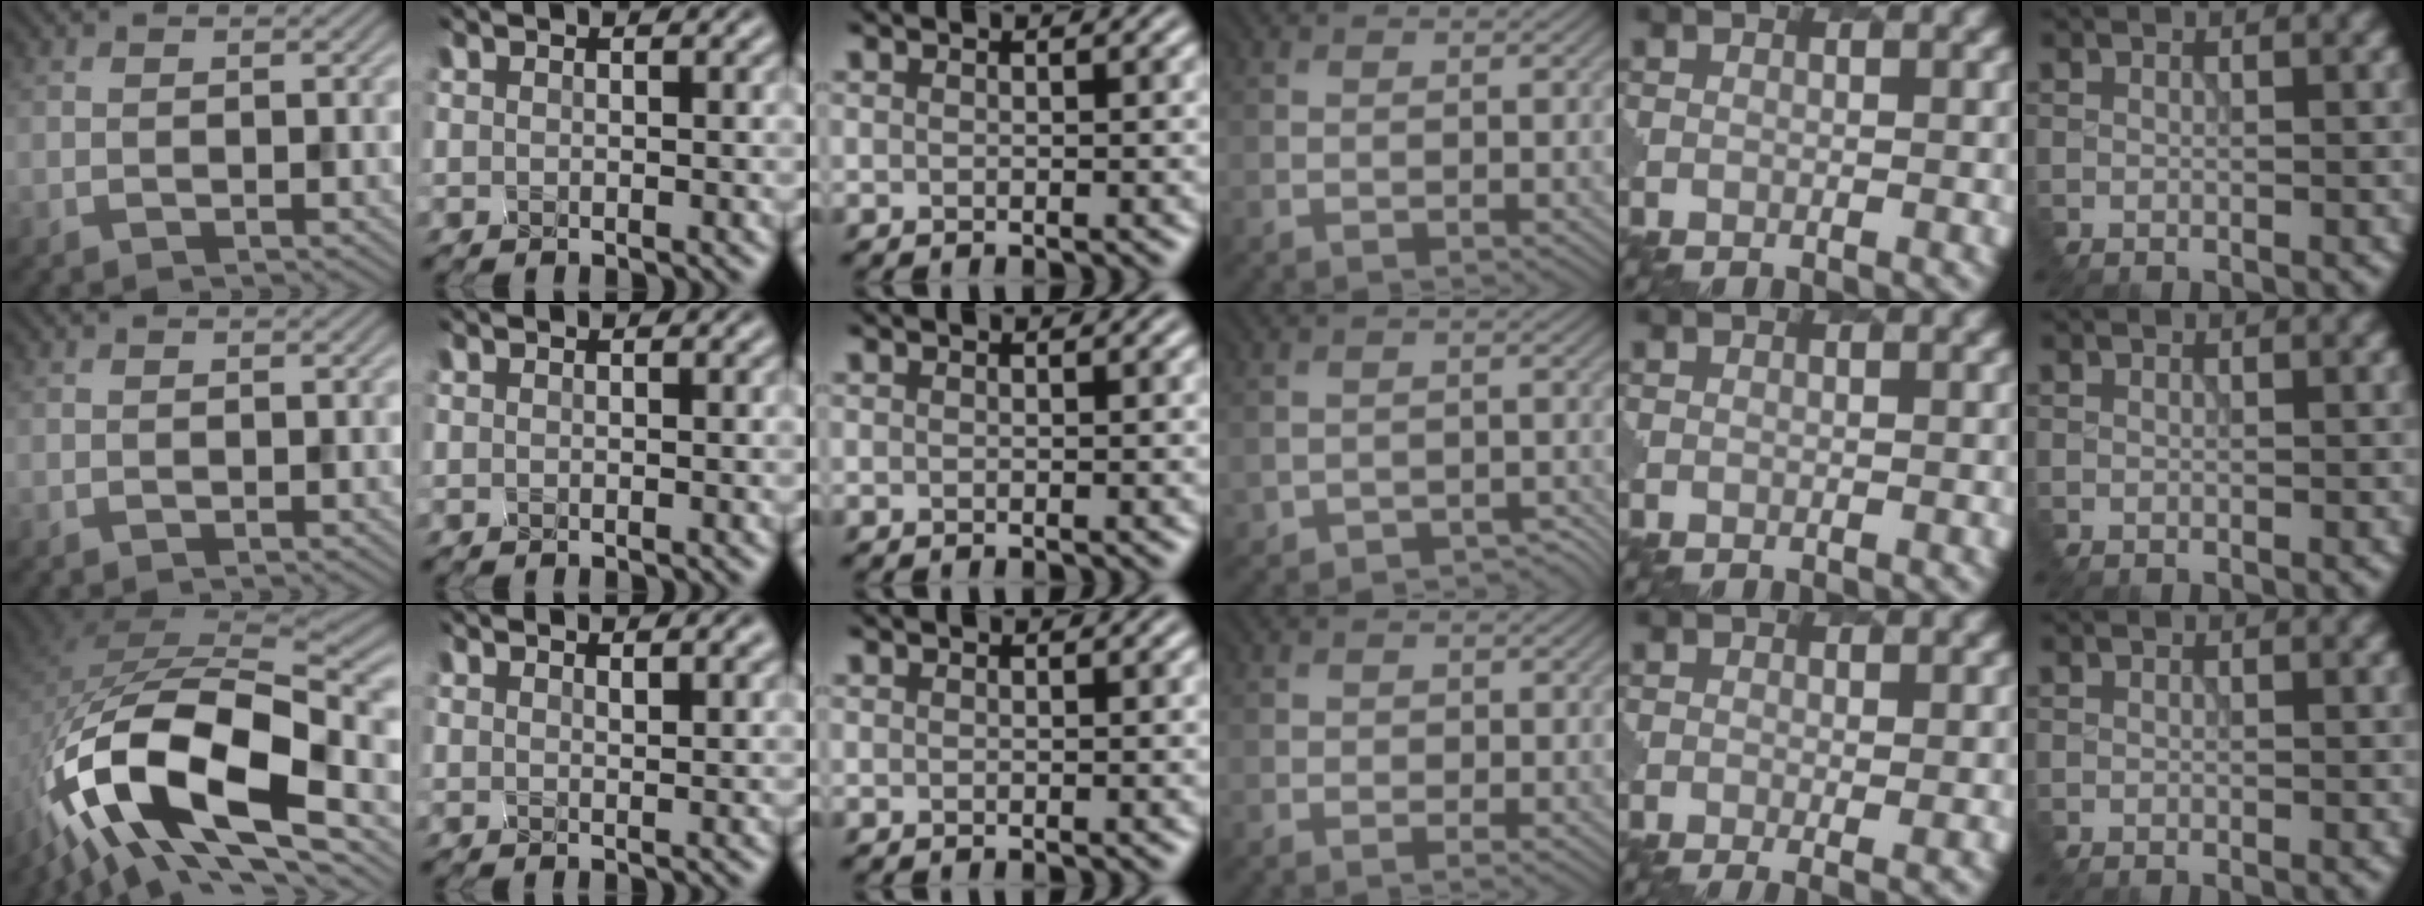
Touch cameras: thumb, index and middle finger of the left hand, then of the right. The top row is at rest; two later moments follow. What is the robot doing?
{"motion": "disassemble", "object": "battery cover"}